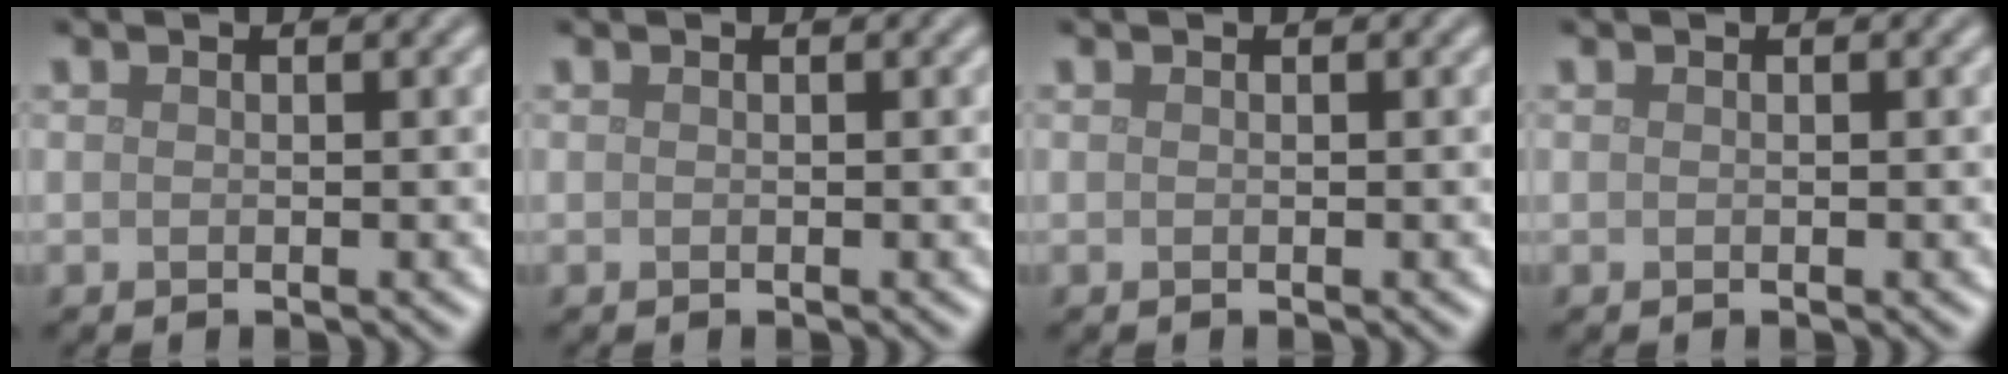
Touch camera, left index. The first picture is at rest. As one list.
[{"total": 0.0}, {"total": 0.0}, {"total": 0.0}]